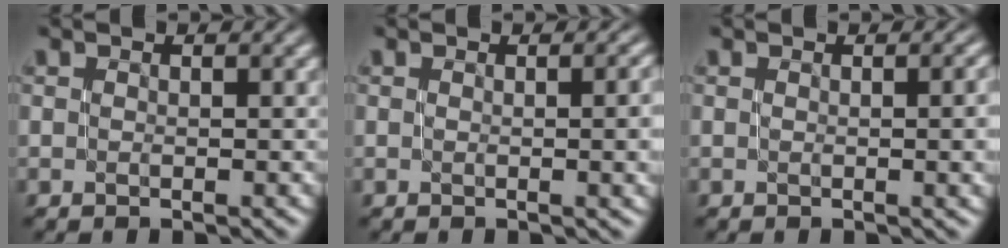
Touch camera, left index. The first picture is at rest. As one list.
[{"total": 4.5, "force": [0.0, 1.9, 4.1], "torque": [-0.028, 0.006, -0.001]}, {"total": 4.1, "force": [0.0, 1.7, 3.7], "torque": [-0.028, 0.006, -0.001]}]